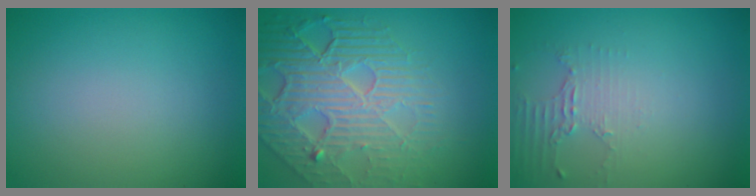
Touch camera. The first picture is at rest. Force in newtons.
{"total": 8.2, "press": 5.9, "slide": 5.7}
{"total": 1.9, "press": 1.4, "slide": 1.3}